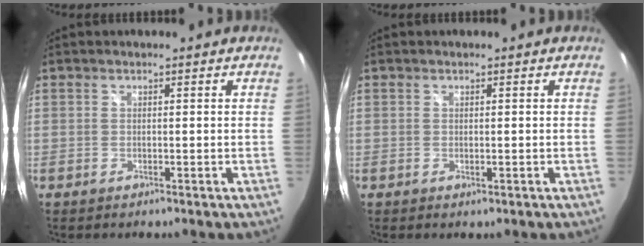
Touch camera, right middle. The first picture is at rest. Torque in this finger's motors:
{"motor_torque": [-0.14, 0.06, 0.00, -0.01]}